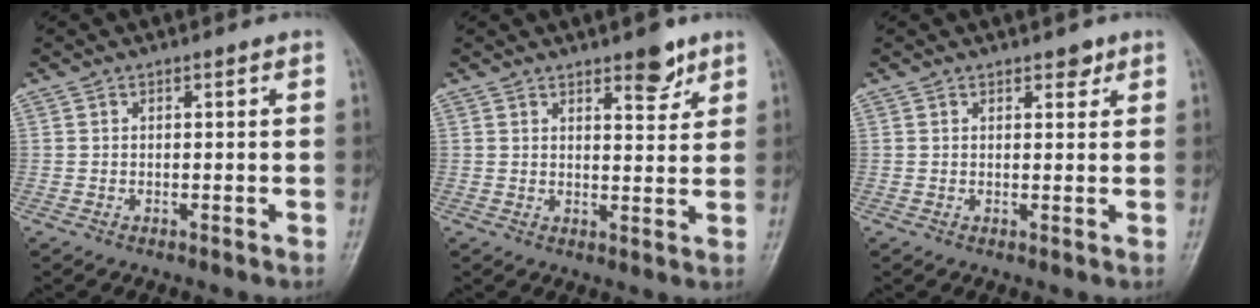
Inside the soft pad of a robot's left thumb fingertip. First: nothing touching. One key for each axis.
{"total": 5.1, "fx": 3.5, "fy": 1.9, "fz": 3.2, "tx": -0.027, "ty": -0.024, "tz": 0.049}
{"total": 2.0, "fx": 1.5, "fy": 1.0, "fz": 0.9, "tx": 0.002, "ty": -0.008, "tz": 0.017}